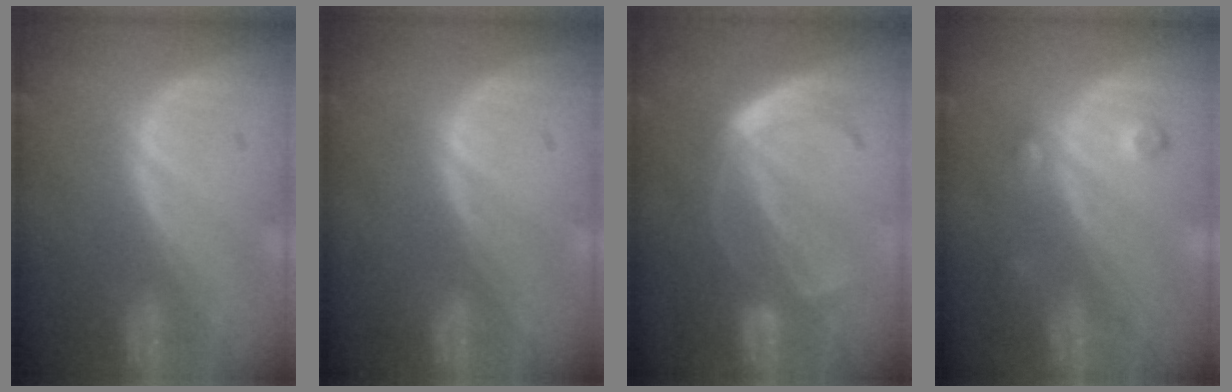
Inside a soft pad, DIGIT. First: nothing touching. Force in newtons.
{"total": 0.0}
{"total": 5.8, "press": 5.1, "slide": 2.6}
{"total": 2.6, "press": 2.6, "slide": 0.3}